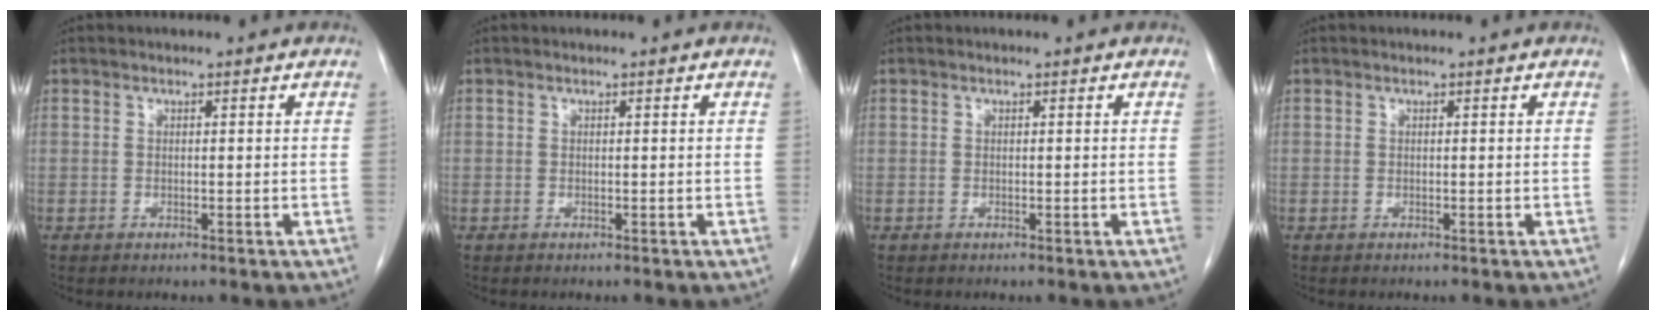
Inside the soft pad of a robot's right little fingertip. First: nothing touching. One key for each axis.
{"total": 0.0}
{"total": 0.0}
{"total": 0.0}